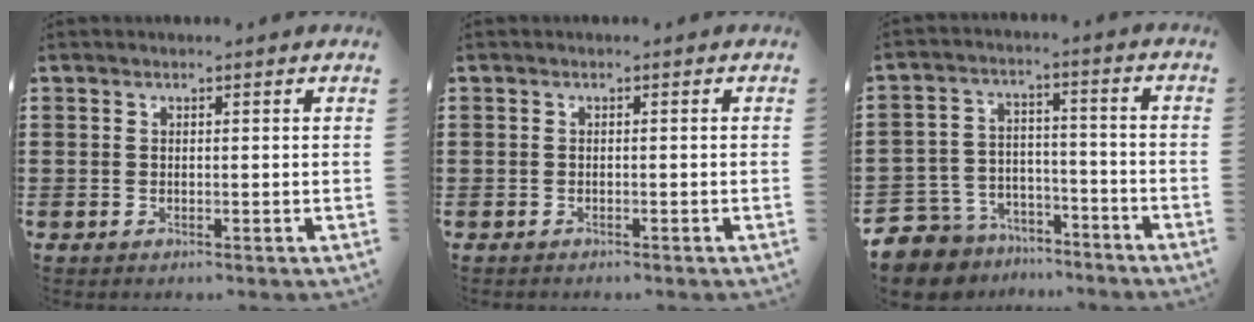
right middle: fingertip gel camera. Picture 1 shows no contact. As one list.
[{"total": 0.6, "force": [-0.5, 0.2, 0.0], "torque": [0.000, 0.002, -0.012]}, {"total": 8.2, "force": [-7.9, 2.5, 0.4], "torque": [-0.033, 0.017, -0.163]}]